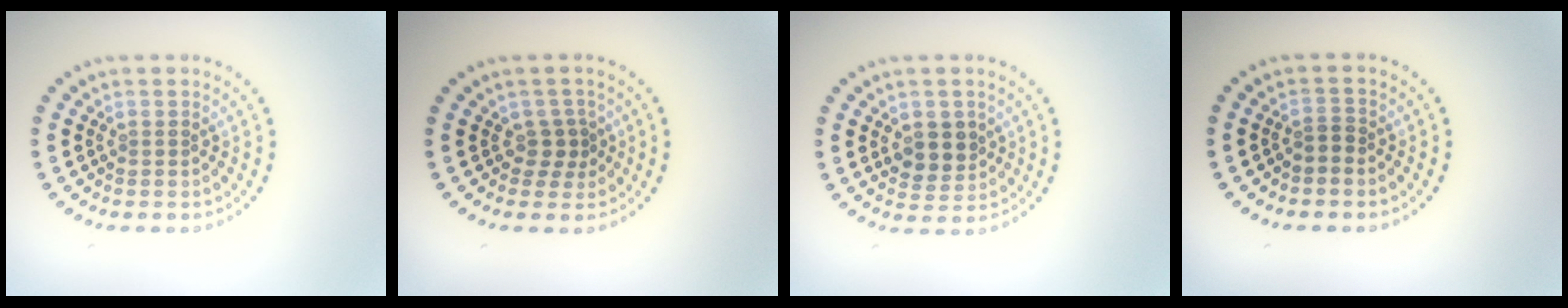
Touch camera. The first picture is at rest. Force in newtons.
{"total": 1.5, "press": 1.2, "slide": 0.9}
{"total": 2.9, "press": 2.8, "slide": 1.0}
{"total": 1.2, "press": 0.8, "slide": 0.8}